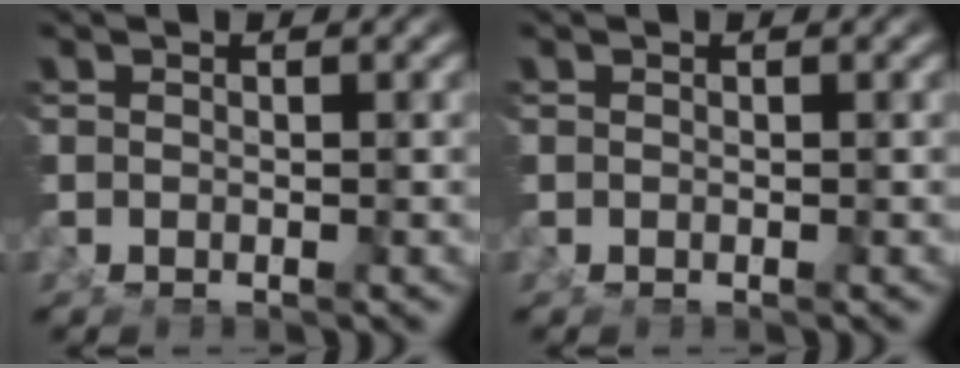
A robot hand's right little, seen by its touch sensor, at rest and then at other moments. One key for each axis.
{"total": 0.0}